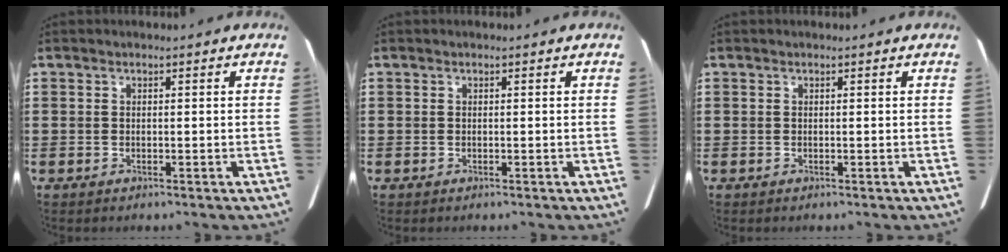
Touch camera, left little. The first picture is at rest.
{"total": 0.0}
{"total": 0.0}